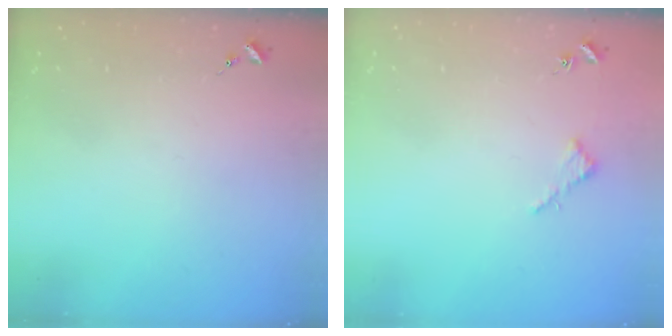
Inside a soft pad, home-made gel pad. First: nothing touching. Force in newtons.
{"total": 2.6, "press": 2.6, "slide": 0.2}